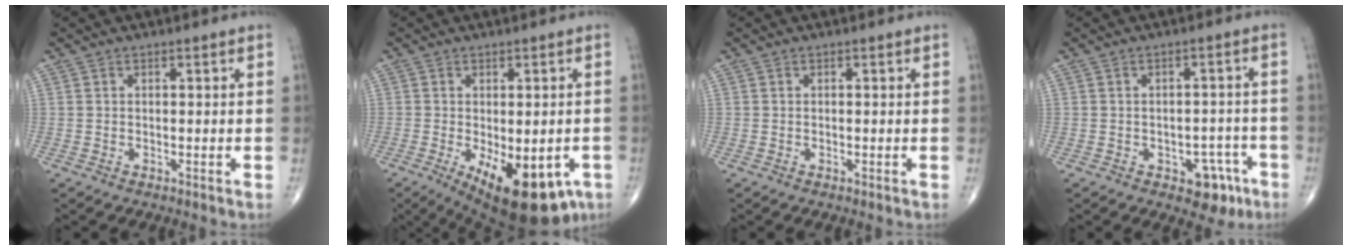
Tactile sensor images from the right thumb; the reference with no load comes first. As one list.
[{"total": 16.7, "force": [-7.1, 7.6, 13.1], "torque": [-0.155, -0.008, -0.084]}, {"total": 0.0}, {"total": 6.9, "force": [-3.6, 4.2, 4.2], "torque": [-0.021, 0.029, -0.040]}]